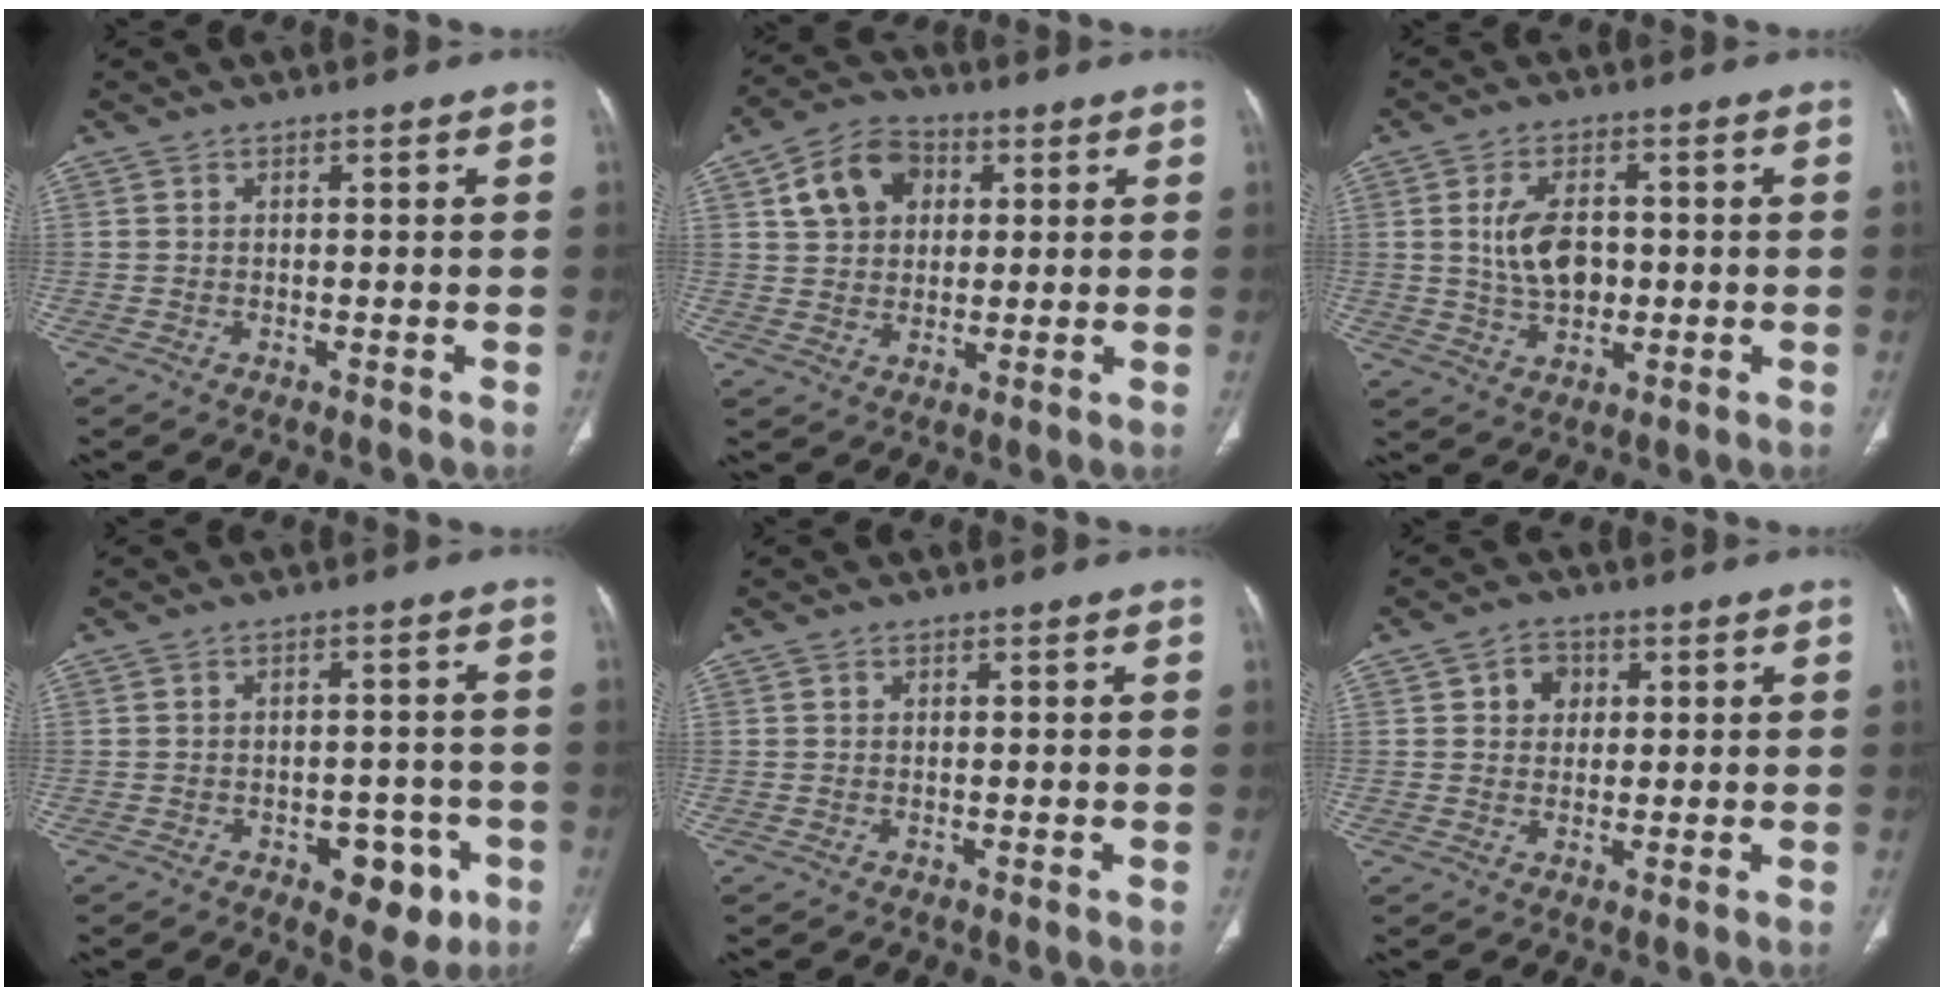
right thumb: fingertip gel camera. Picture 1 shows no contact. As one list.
[{"total": 10.3, "force": [3.4, 7.8, 5.8], "torque": [-0.079, 0.002, 0.055]}, {"total": 8.2, "force": [0.6, 5.2, 6.4], "torque": [-0.107, 0.000, 0.018]}, {"total": 7.5, "force": [-3.4, 4.5, 4.9], "torque": [-0.028, 0.018, -0.039]}, {"total": 0.0}, {"total": 4.2, "force": [1.3, 3.5, 1.9], "torque": [-0.008, -0.002, 0.019]}]